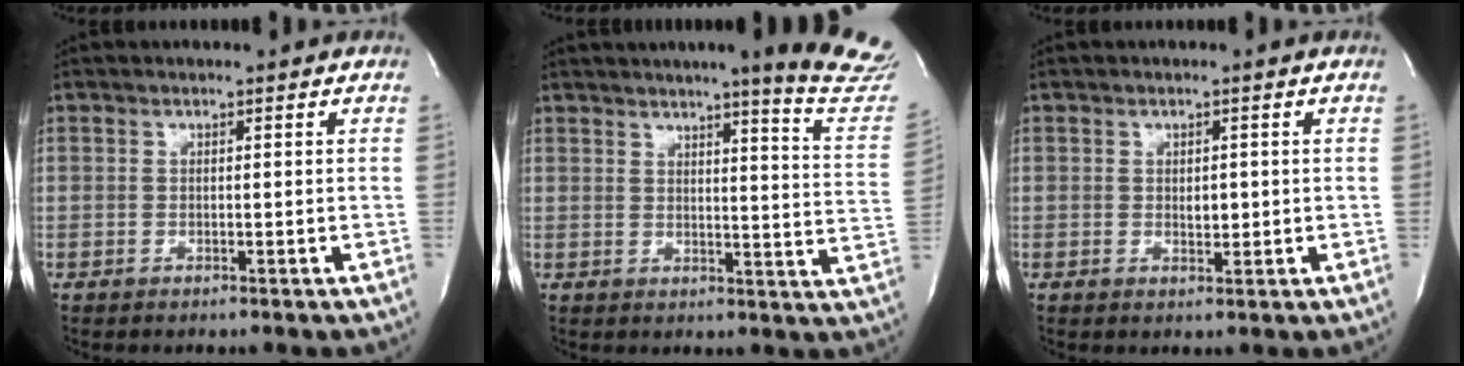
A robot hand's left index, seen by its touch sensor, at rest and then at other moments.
{"total": 15.5, "force": [13.3, -0.9, 7.9], "torque": [-0.090, -0.086, 0.141]}
{"total": 1.7, "force": [0.0, 1.0, 1.4], "torque": [-0.021, -0.005, 0.001]}